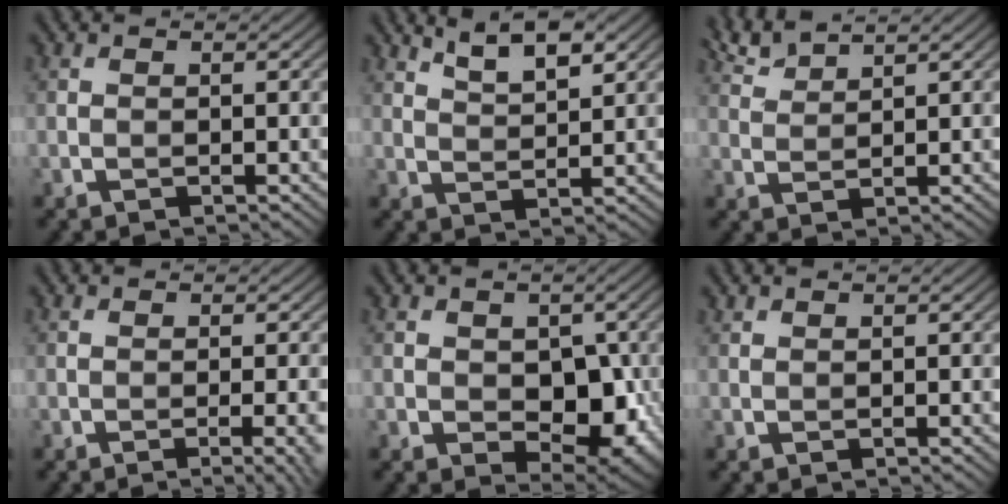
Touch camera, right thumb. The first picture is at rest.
{"total": 5.0, "force": [3.5, 1.6, 3.3], "torque": [-0.069, 0.004, 0.070]}
{"total": 3.3, "force": [2.9, 0.5, 1.5], "torque": [-0.040, 0.008, 0.066]}
{"total": 3.6, "force": [-0.8, 0.8, 3.4], "torque": [-0.043, 0.005, -0.013]}
{"total": 7.4, "force": [-0.8, 4.9, 5.5], "torque": [-0.086, -0.017, -0.005]}
{"total": 0.7, "force": [0.7, 0.1, 0.0], "torque": [-0.004, 0.001, 0.016]}